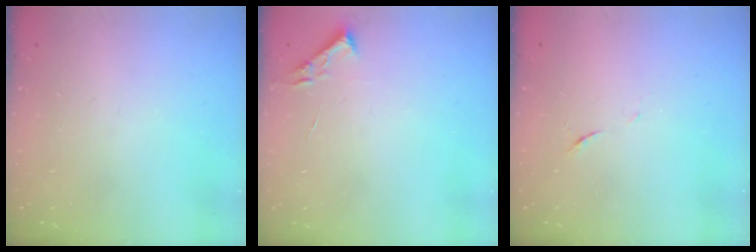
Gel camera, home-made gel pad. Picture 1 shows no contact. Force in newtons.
{"total": 2.7, "press": 2.7, "slide": 0.4}
{"total": 4.3, "press": 4.1, "slide": 1.2}